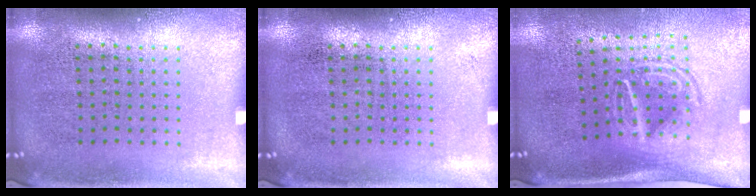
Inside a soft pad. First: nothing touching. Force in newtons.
{"total": 0.0}
{"total": 1.6, "press": 1.2, "slide": 1.1}